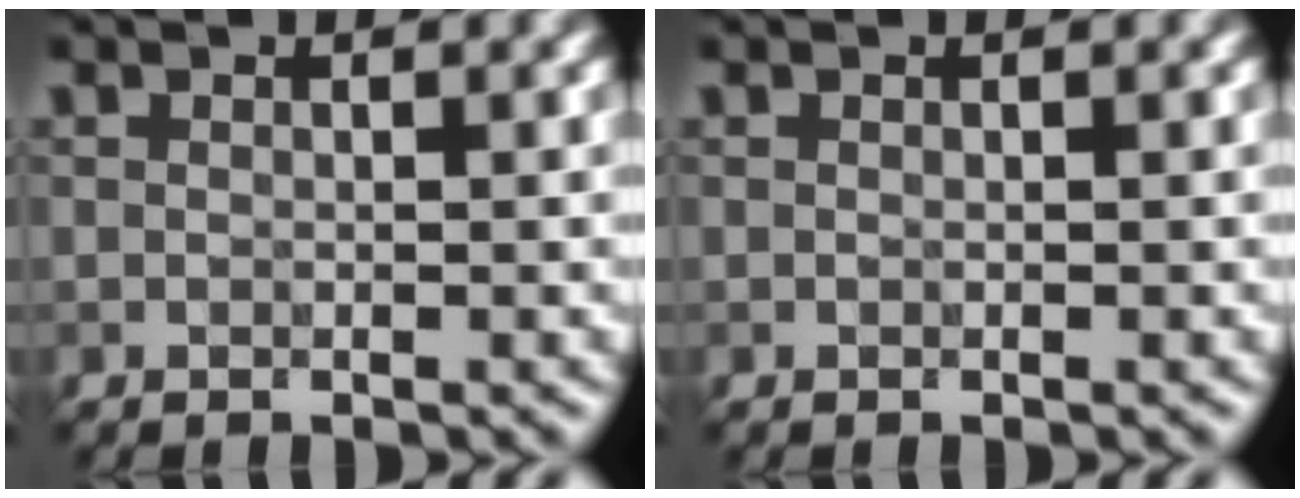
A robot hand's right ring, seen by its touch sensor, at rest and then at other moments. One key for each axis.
{"total": 0.0}